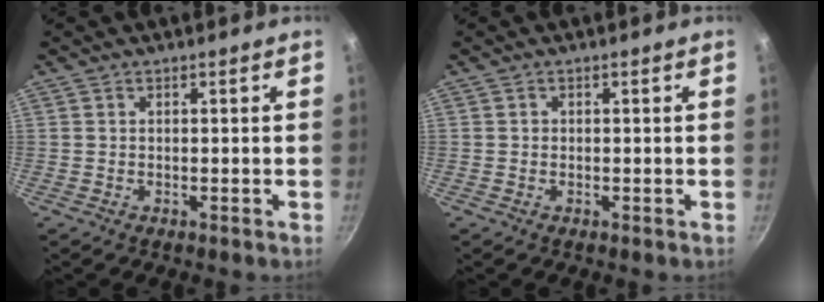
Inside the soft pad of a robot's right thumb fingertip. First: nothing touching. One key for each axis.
{"total": 0.5, "fx": 0.0, "fy": 0.5, "fz": 0.1, "tx": 0.004, "ty": 0.002, "tz": -0.002}